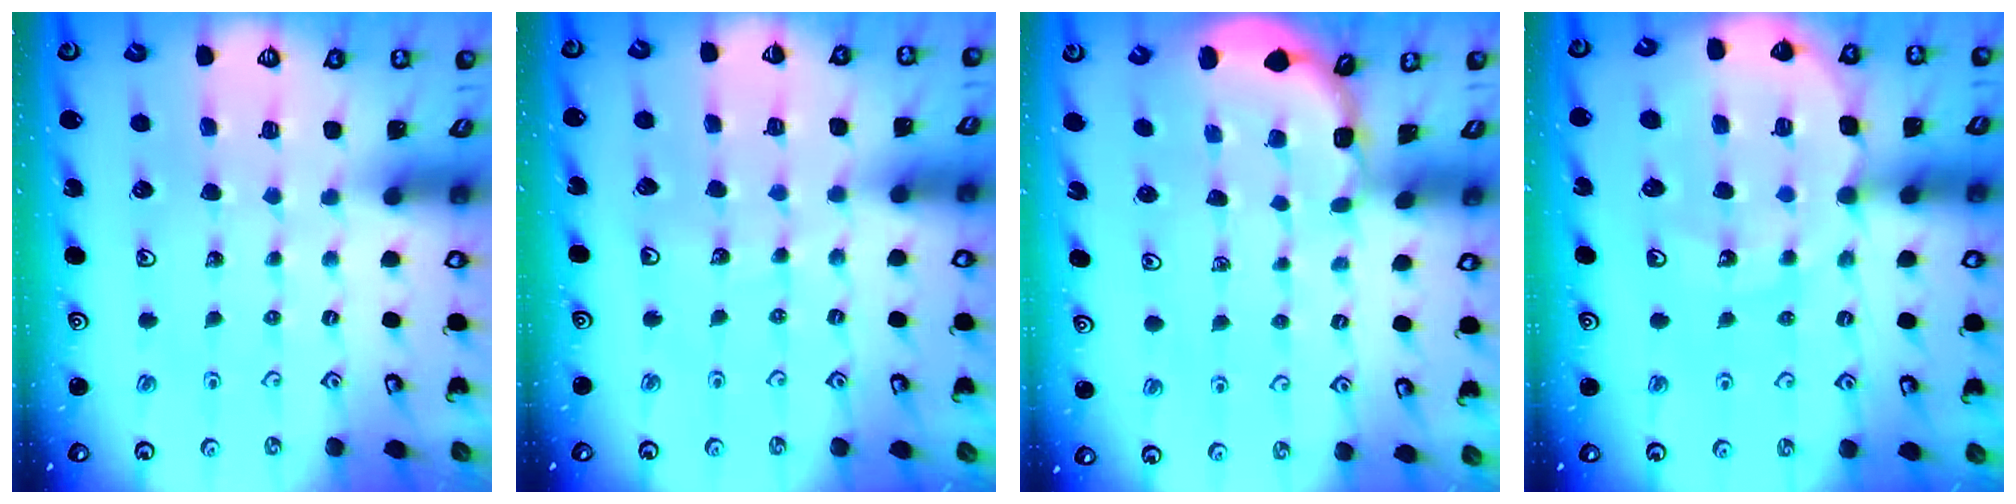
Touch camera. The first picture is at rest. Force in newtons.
{"total": 3.6, "press": 3.6, "slide": 0.4}
{"total": 2.0, "press": 2.0, "slide": 0.1}
{"total": 12.4, "press": 12.0, "slide": 3.0}